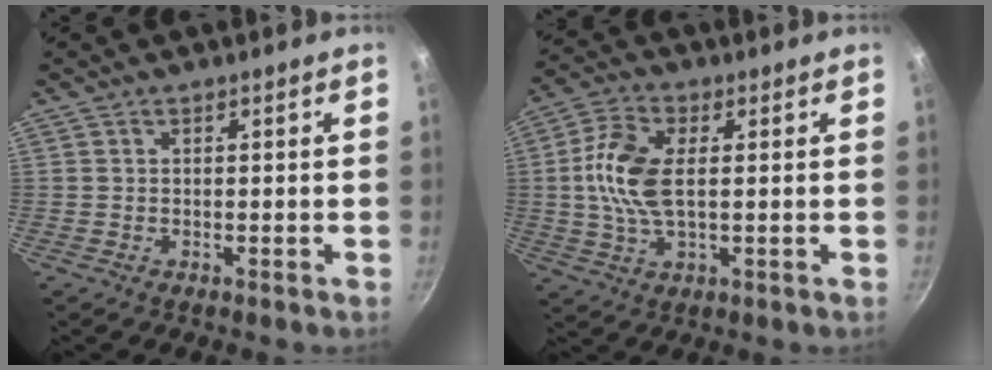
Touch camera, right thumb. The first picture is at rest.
{"total": 10.6, "force": [0.9, 5.5, 9.0], "torque": [-0.186, 0.011, 0.011]}